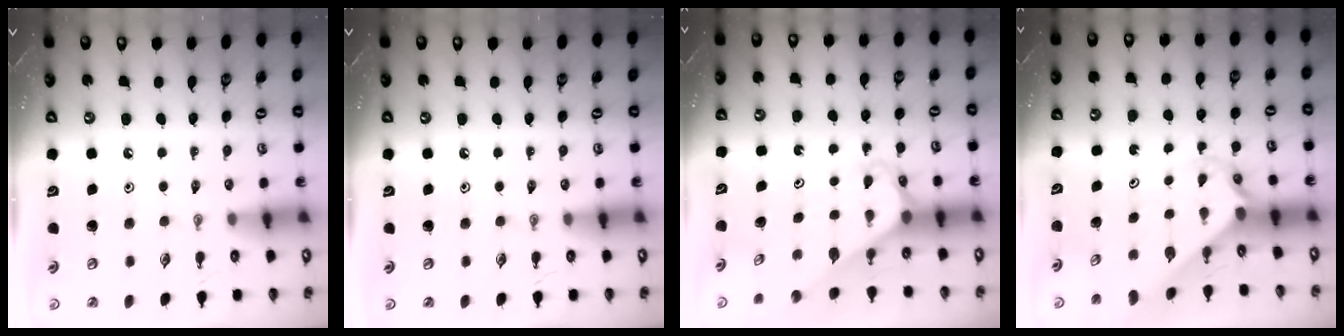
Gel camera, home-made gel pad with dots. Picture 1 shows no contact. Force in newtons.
{"total": 0.0}
{"total": 2.8, "press": 2.8, "slide": 0.2}
{"total": 2.3, "press": 2.3, "slide": 0.2}